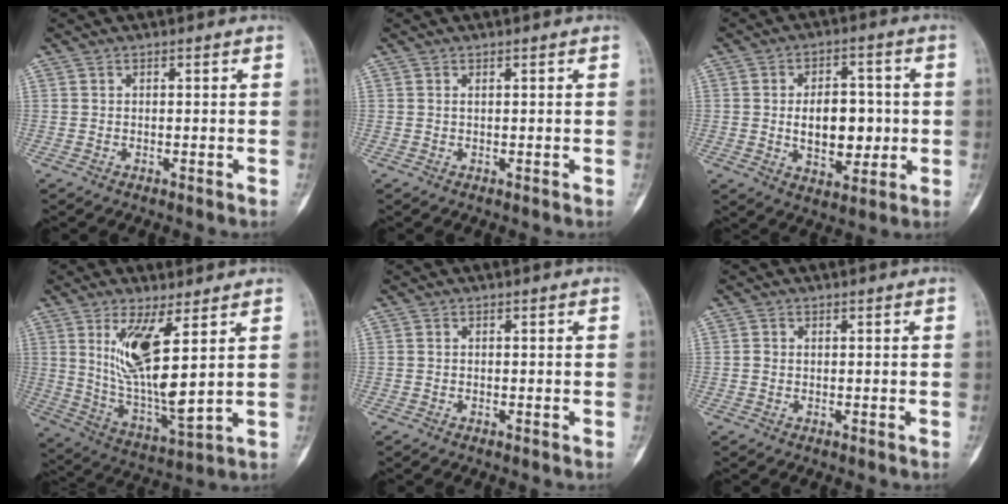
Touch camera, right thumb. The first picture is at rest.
{"total": 0.0}
{"total": 12.1, "force": [-0.4, 7.5, 9.5], "torque": [-0.108, 0.009, 0.002]}
{"total": 14.5, "force": [4.9, 3.6, 13.2], "torque": [-0.253, -0.044, 0.107]}
{"total": 0.0}
{"total": 0.6, "force": [0.0, 0.5, 0.3], "torque": [-0.007, 0.001, -0.001]}